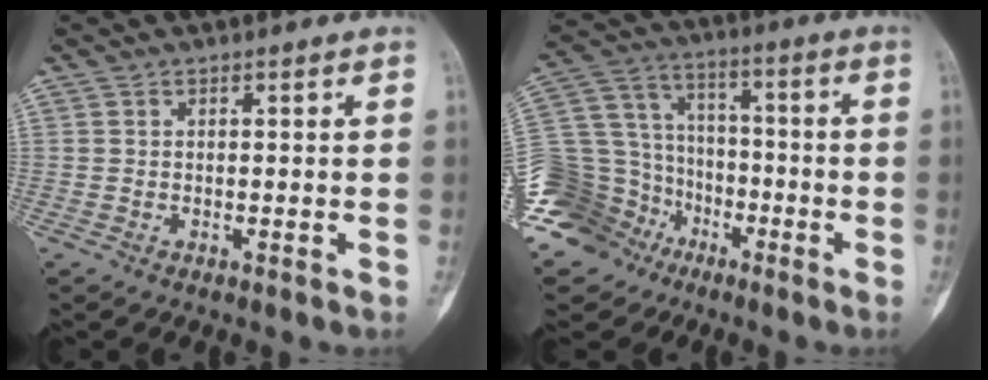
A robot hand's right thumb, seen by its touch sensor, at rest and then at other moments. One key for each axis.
{"total": 21.0, "fx": -10.9, "fy": 16.2, "fz": 7.7, "tx": -0.165, "ty": 0.080, "tz": -0.189}